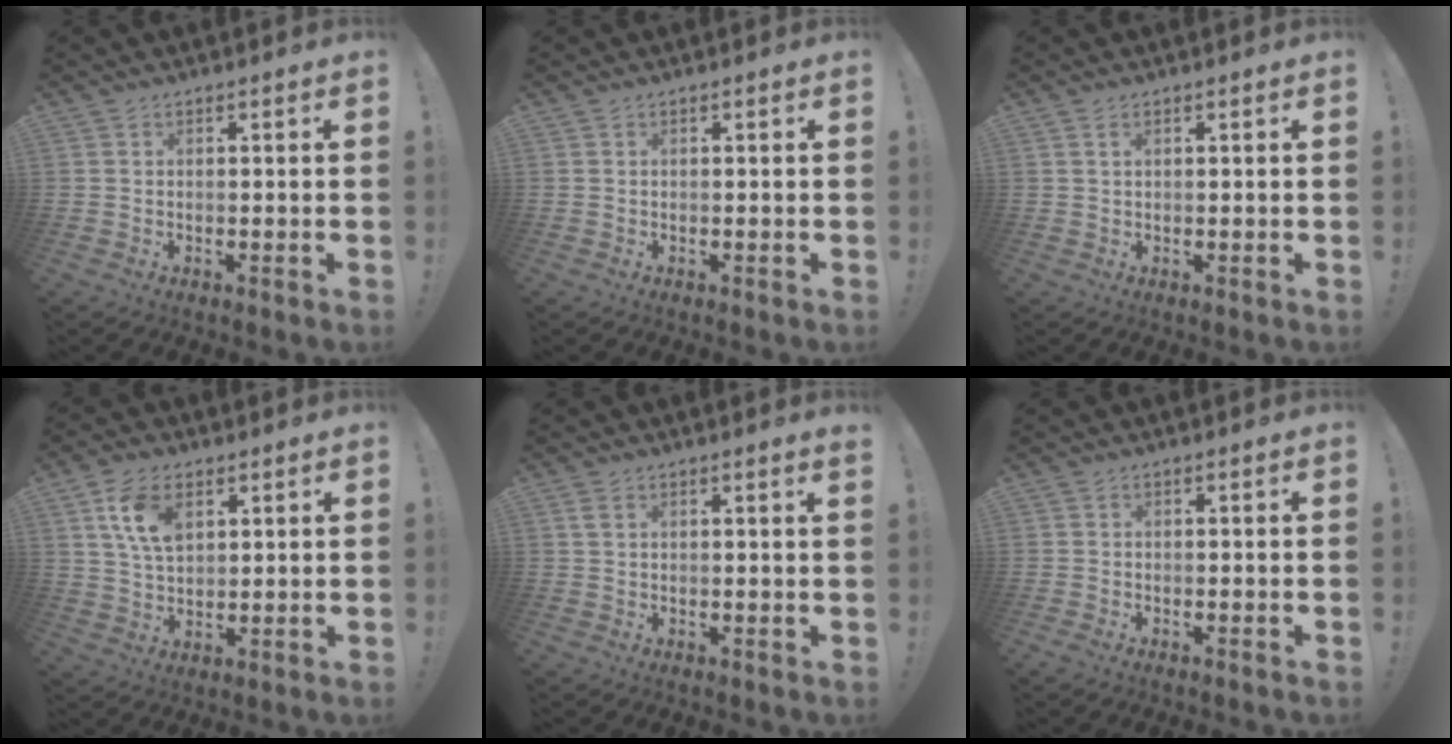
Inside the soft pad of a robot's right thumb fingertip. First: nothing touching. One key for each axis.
{"total": 0.0}
{"total": 1.2, "fx": 0.7, "fy": 0.5, "fz": 0.9, "tx": -0.014, "ty": 0.000, "tz": 0.011}
{"total": 10.1, "fx": 4.4, "fy": 6.0, "fz": 6.9, "tx": -0.127, "ty": -0.001, "tz": 0.082}
{"total": 1.9, "fx": 1.4, "fy": 0.1, "fz": 1.3, "tx": -0.012, "ty": -0.007, "tz": 0.021}
{"total": 0.8, "fx": -0.6, "fy": 0.3, "fz": 0.4, "tx": -0.006, "ty": 0.002, "tz": -0.011}